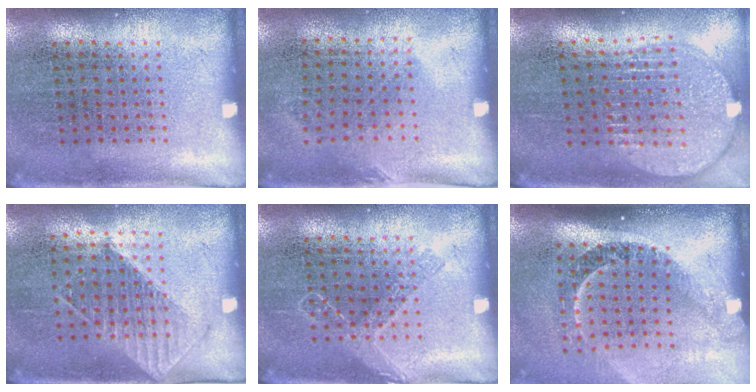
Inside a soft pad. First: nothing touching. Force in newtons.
{"total": 0.9, "press": 0.7, "slide": 0.5}
{"total": 1.9, "press": 1.6, "slide": 1.1}
{"total": 1.1, "press": 1.0, "slide": 0.3}
{"total": 1.5, "press": 1.5, "slide": 0.3}
{"total": 2.3, "press": 1.6, "slide": 1.6}